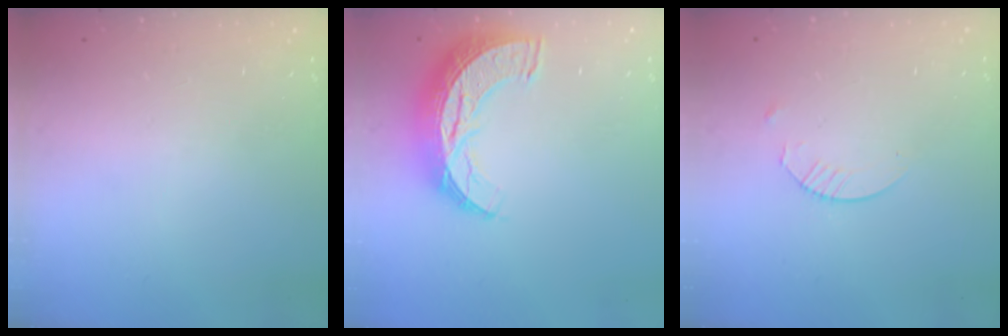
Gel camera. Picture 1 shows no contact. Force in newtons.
{"total": 12.7, "press": 12.7, "slide": 0.8}
{"total": 2.4, "press": 2.4, "slide": 0.3}